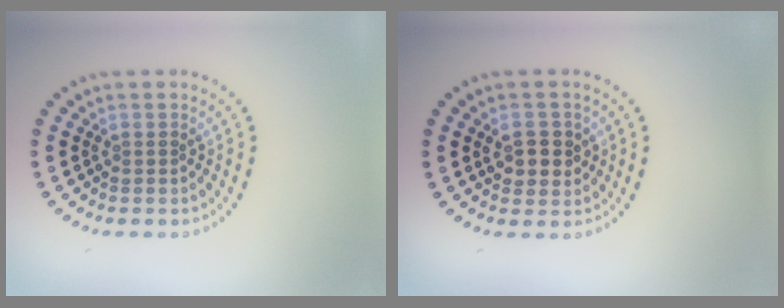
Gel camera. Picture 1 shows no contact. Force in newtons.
{"total": 2.7, "press": 2.6, "slide": 0.6}